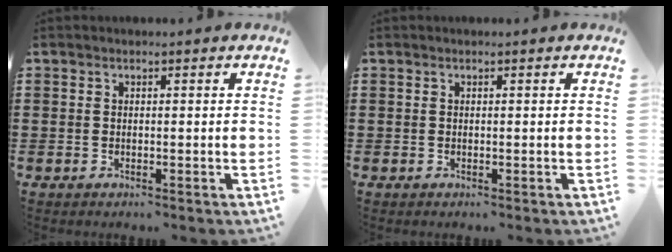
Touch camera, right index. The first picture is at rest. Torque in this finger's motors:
{"motor_torque": [0.16, 0.20, 0.00, 0.00]}